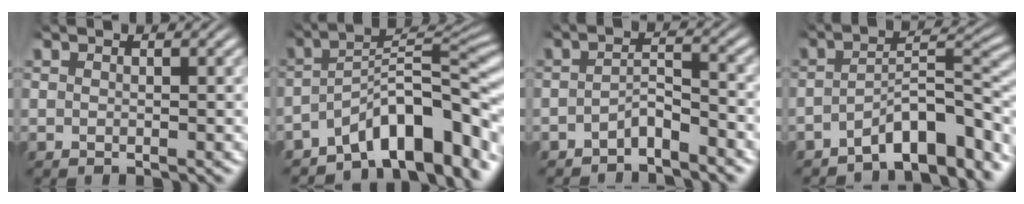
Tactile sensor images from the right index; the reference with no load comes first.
{"total": 9.2, "force": [-4.3, 3.7, 7.2], "torque": [-0.110, -0.021, -0.058]}
{"total": 2.8, "force": [-2.6, 0.5, 1.0], "torque": [-0.008, -0.009, -0.043]}
{"total": 6.9, "force": [-4.3, 1.6, 5.1], "torque": [-0.071, -0.011, -0.061]}